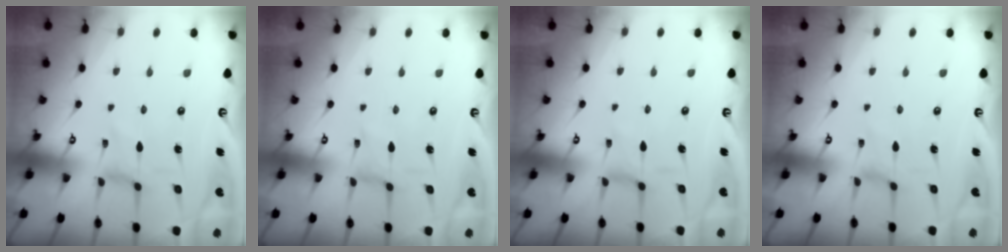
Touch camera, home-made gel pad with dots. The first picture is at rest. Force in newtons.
{"total": 0.0}
{"total": 2.8, "press": 2.8, "slide": 0.1}
{"total": 0.0}